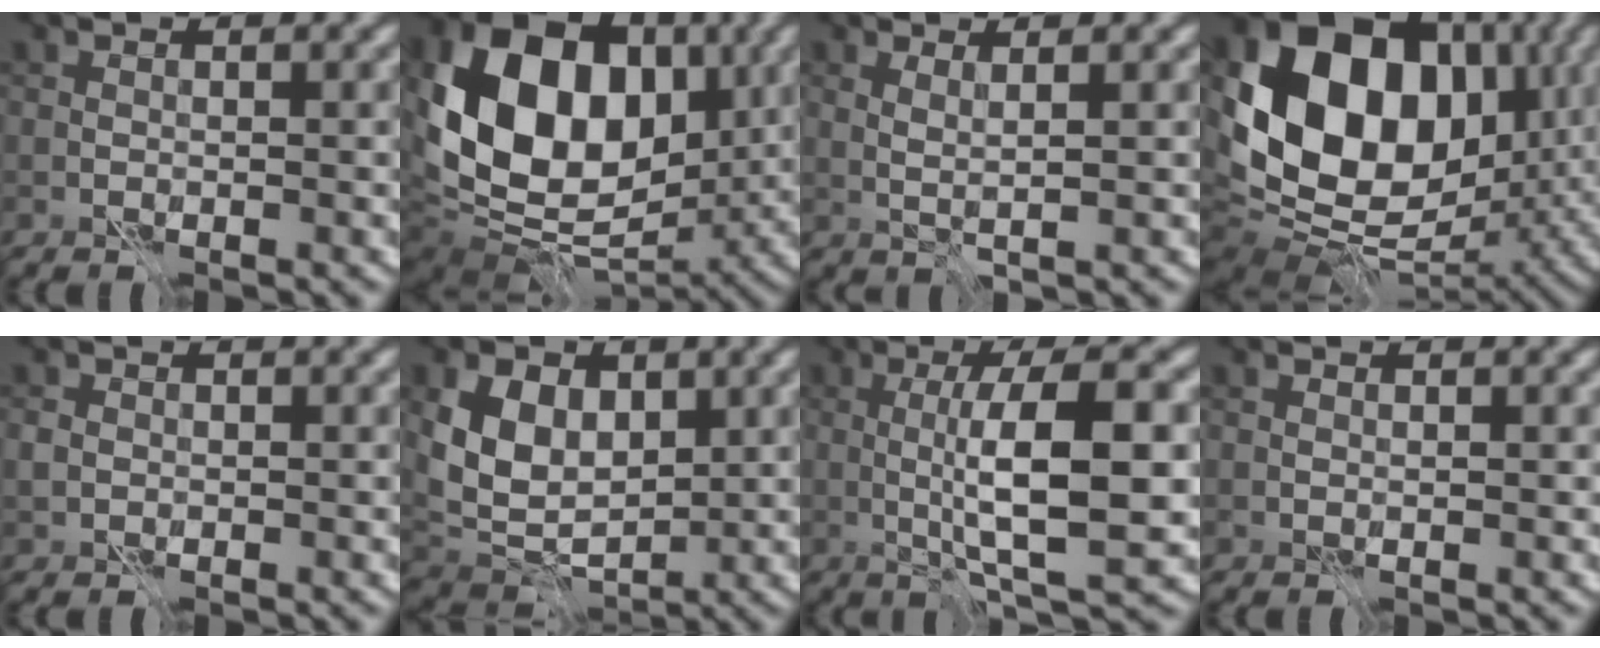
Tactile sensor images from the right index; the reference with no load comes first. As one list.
[{"total": 14.4, "force": [2.0, 10.4, 9.8], "torque": [-0.177, 0.007, 0.030]}, {"total": 1.4, "force": [0.8, 0.1, 1.1], "torque": [-0.021, -0.003, 0.012]}, {"total": 19.5, "force": [2.9, 14.6, 12.6], "torque": [-0.239, 0.008, 0.070]}, {"total": 1.5, "force": [-0.1, 1.3, 0.6], "torque": [-0.016, -0.001, -0.003]}, {"total": 6.5, "force": [1.7, 4.7, 4.2], "torque": [-0.086, -0.009, 0.029]}, {"total": 8.2, "force": [-0.2, 1.7, 8.0], "torque": [-0.127, 0.001, -0.003]}, {"total": 0.0}]